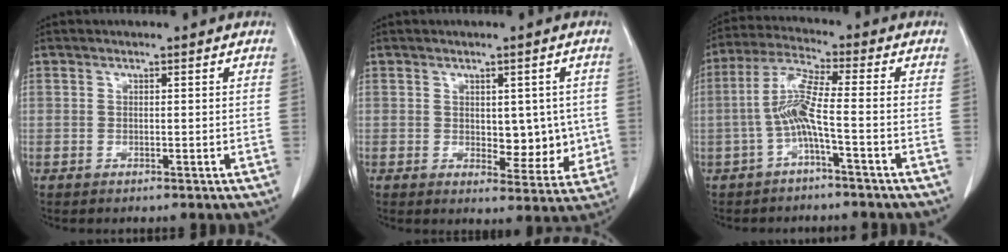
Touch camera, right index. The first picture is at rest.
{"total": 6.9, "force": [0.1, 3.9, 5.7], "torque": [-0.056, 0.000, 0.013]}
{"total": 7.0, "force": [-2.0, -0.1, 6.7], "torque": [-0.140, 0.013, -0.042]}